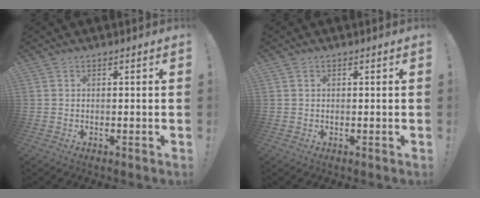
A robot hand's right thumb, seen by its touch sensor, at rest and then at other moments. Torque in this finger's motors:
{"motor_torque": [0.26, 0.13, 0.02, -0.07, 0.03]}